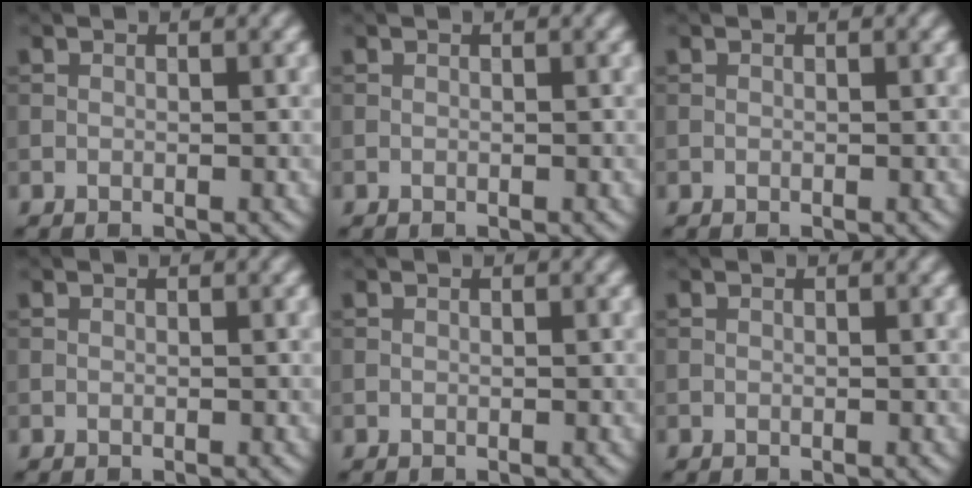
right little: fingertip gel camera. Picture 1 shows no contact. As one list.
[{"total": 0.0}, {"total": 0.0}, {"total": 0.0}, {"total": 0.0}, {"total": 0.0}]